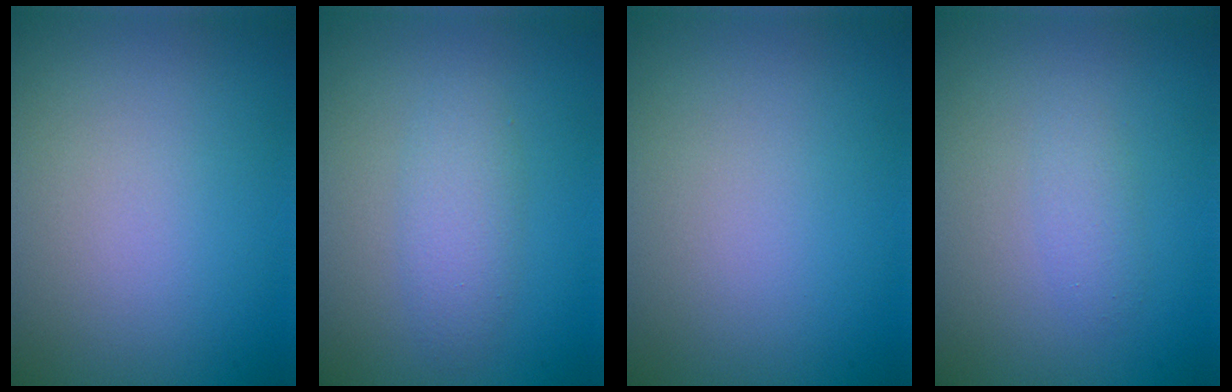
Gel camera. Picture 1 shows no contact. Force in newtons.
{"total": 2.3, "press": 2.3, "slide": 0.1}
{"total": 0.0}
{"total": 1.2, "press": 1.2, "slide": 0.1}